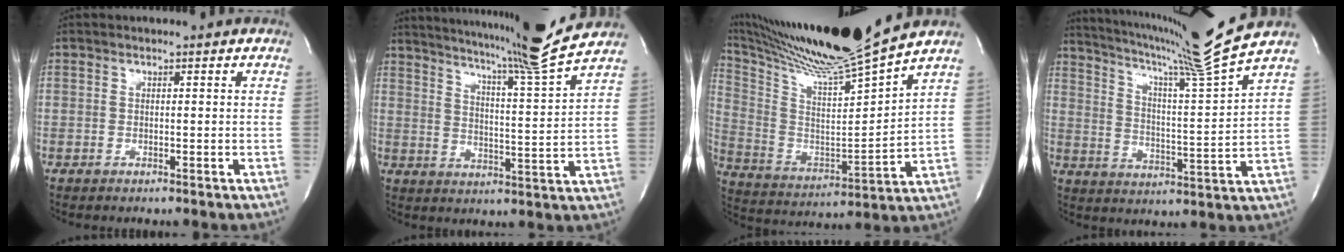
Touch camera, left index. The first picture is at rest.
{"total": 15.8, "force": [14.2, -3.3, 6.1], "torque": [-0.108, -0.063, 0.199]}
{"total": 20.4, "force": [17.4, -1.5, 10.5], "torque": [-0.200, -0.035, 0.299]}
{"total": 16.1, "force": [13.8, -3.5, 7.5], "torque": [-0.131, -0.050, 0.206]}